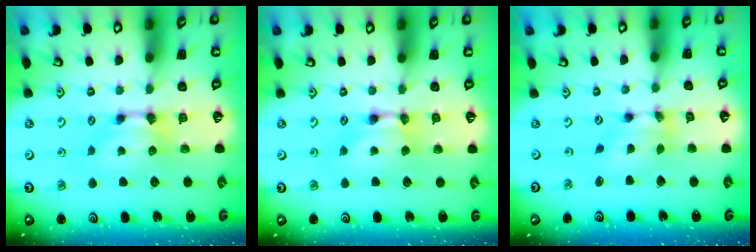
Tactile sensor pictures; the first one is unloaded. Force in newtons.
{"total": 1.5, "press": 1.5, "slide": 0.2}
{"total": 4.1, "press": 3.6, "slide": 1.9}